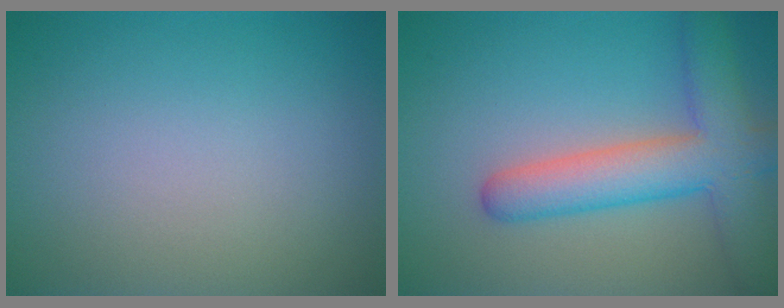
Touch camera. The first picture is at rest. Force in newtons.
{"total": 6.9, "press": 6.9, "slide": 0.4}